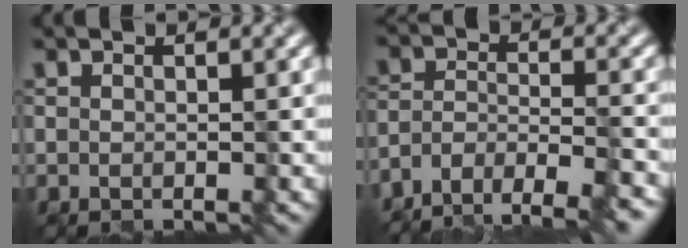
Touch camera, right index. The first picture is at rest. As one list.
[{"total": 8.3, "force": [-7.2, 2.5, 3.3], "torque": [-0.050, -0.007, -0.111]}]